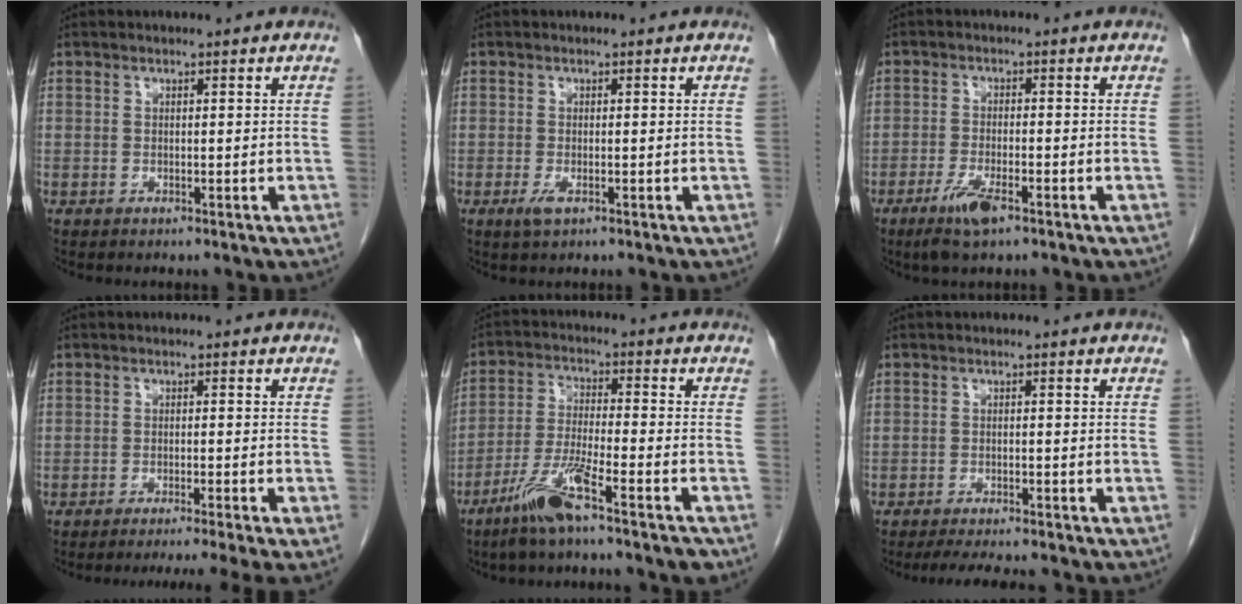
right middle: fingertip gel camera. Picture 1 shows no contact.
{"total": 1.7, "force": [-0.7, 0.5, 1.4], "torque": [-0.029, -0.003, -0.011]}
{"total": 4.9, "force": [-3.1, 0.8, 3.7], "torque": [-0.083, -0.009, -0.056]}
{"total": 10.0, "force": [-8.4, -1.9, 5.1], "torque": [-0.052, -0.025, -0.115]}
{"total": 9.2, "force": [-6.3, -0.2, 6.7], "torque": [-0.136, -0.017, -0.122]}
{"total": 7.7, "force": [-6.8, 0.8, 3.5], "torque": [-0.051, -0.016, -0.100]}